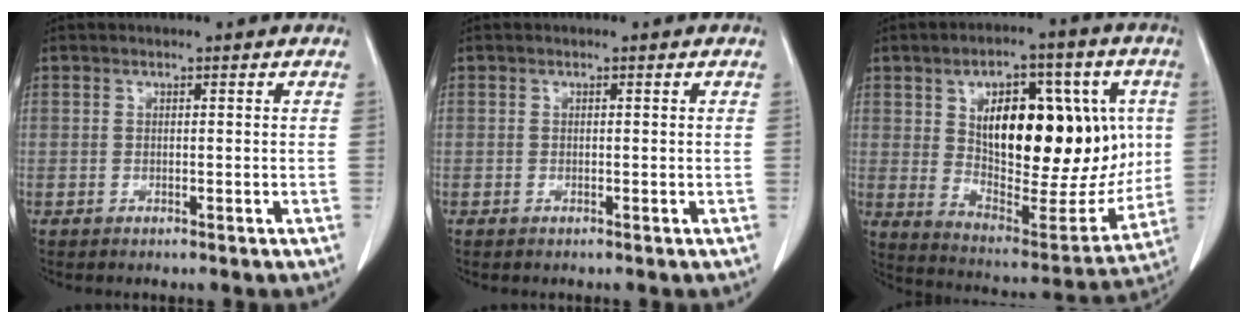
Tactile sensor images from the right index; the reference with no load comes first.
{"total": 0.0}
{"total": 23.5, "force": [4.2, 10.3, 20.6], "torque": [-0.312, 0.007, 0.074]}